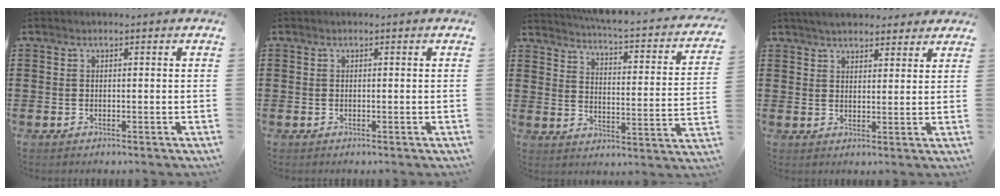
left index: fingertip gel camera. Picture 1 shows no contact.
{"total": 0.0}
{"total": 3.2, "force": [2.8, -0.5, 1.6], "torque": [-0.051, -0.033, 0.034]}
{"total": 4.1, "force": [3.8, 1.1, 1.1], "torque": [-0.033, -0.002, 0.072]}